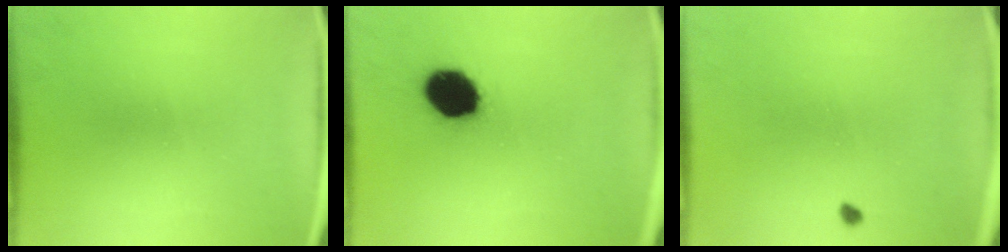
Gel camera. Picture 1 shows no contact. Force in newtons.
{"total": 13.1}
{"total": 0.7}